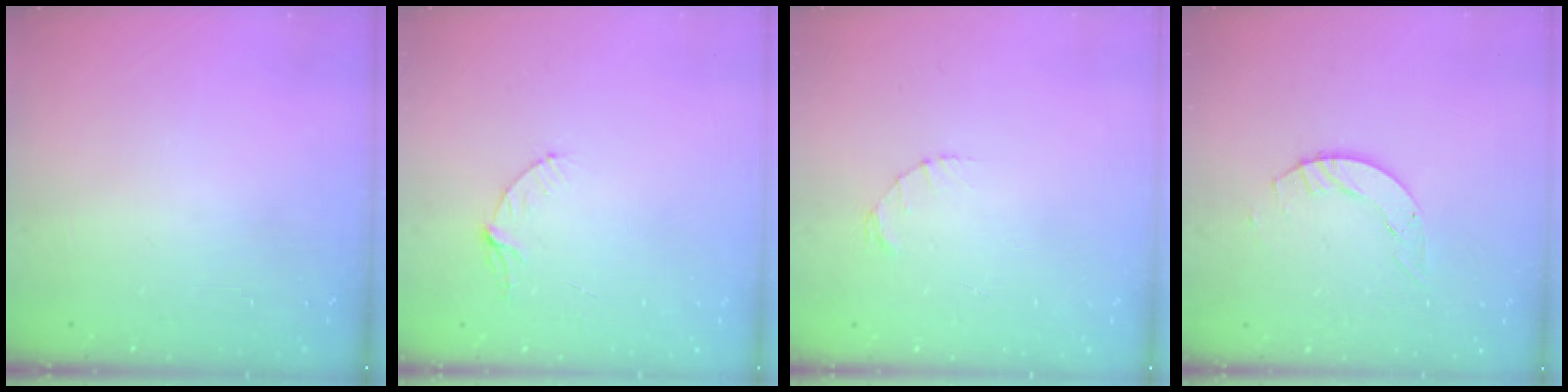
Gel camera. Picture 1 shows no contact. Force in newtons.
{"total": 4.0, "press": 4.0, "slide": 0.4}
{"total": 1.4, "press": 1.4, "slide": 0.2}
{"total": 4.0, "press": 4.0, "slide": 0.5}